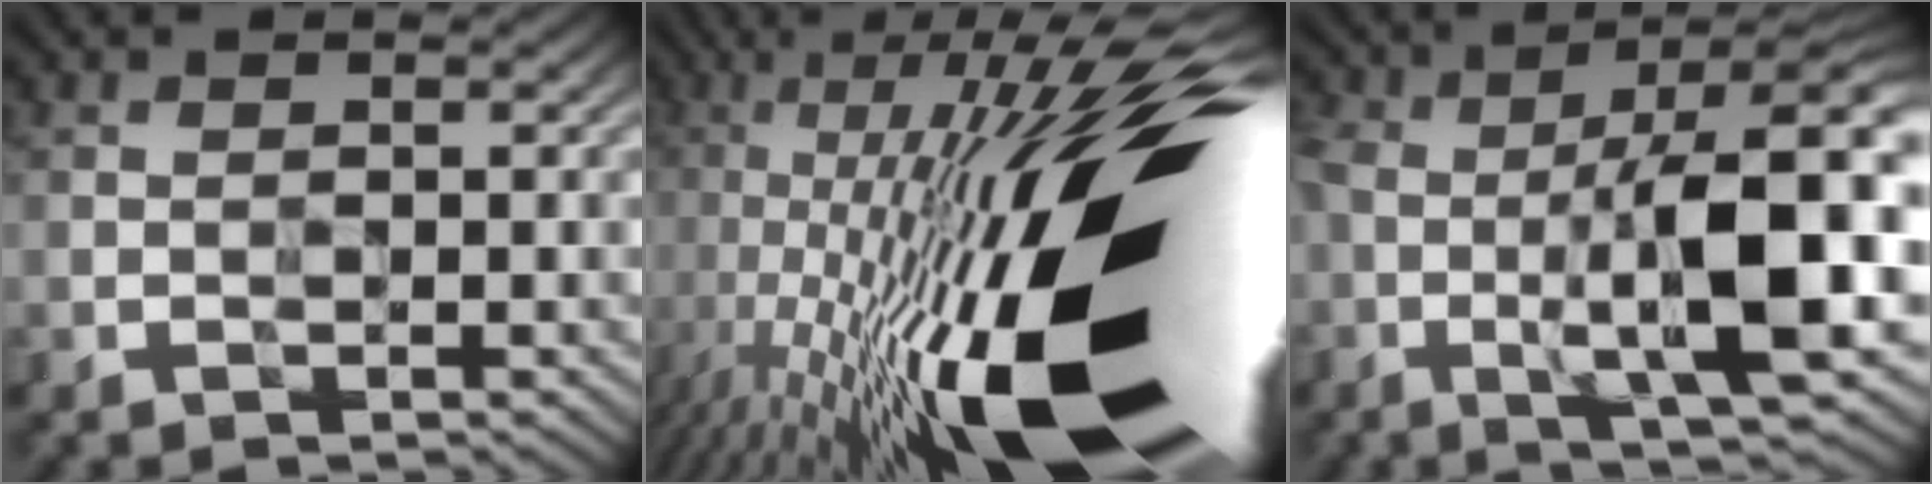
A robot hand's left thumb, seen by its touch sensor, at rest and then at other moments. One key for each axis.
{"total": 22.0, "fx": -4.1, "fy": 5.9, "fz": 20.8, "tx": -0.329, "ty": 0.024, "tz": -0.096}
{"total": 14.6, "fx": -3.0, "fy": 4.3, "fz": 13.6, "tx": -0.235, "ty": -0.003, "tz": -0.051}